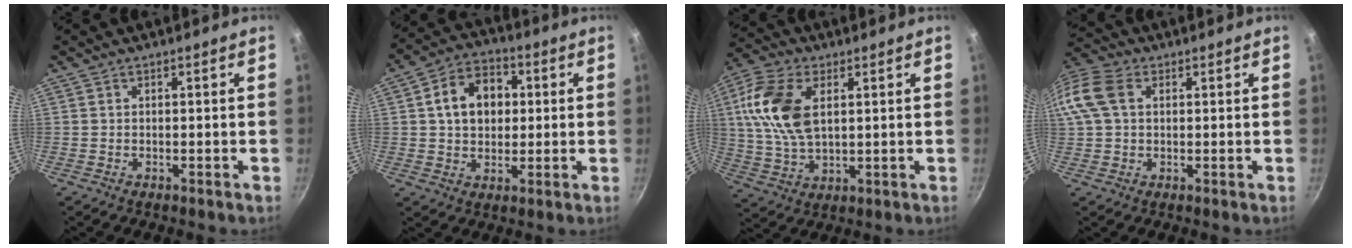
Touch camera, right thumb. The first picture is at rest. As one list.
[{"total": 11.4, "force": [2.0, 8.6, 7.2], "torque": [-0.086, 0.017, 0.023]}, {"total": 14.1, "force": [3.5, 8.2, 11.0], "torque": [-0.210, -0.003, 0.065]}, {"total": 12.5, "force": [3.1, 8.9, 8.2], "torque": [-0.185, 0.031, 0.048]}]